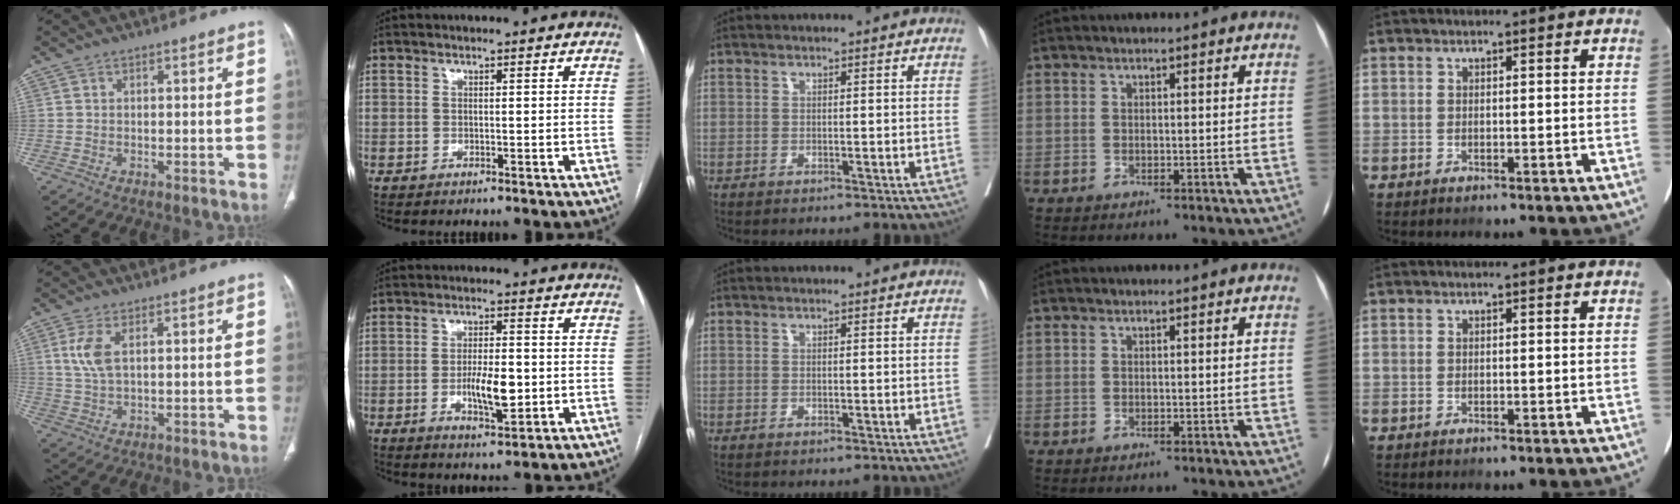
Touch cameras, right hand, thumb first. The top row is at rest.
{"thumb": {"total": 5.0, "force": [1.6, 2.1, 4.3], "torque": [-0.108, -0.001, 0.038]}, "index": {"total": 6.7, "force": [-1.2, 2.0, 6.2], "torque": [-0.111, -0.006, -0.017]}}